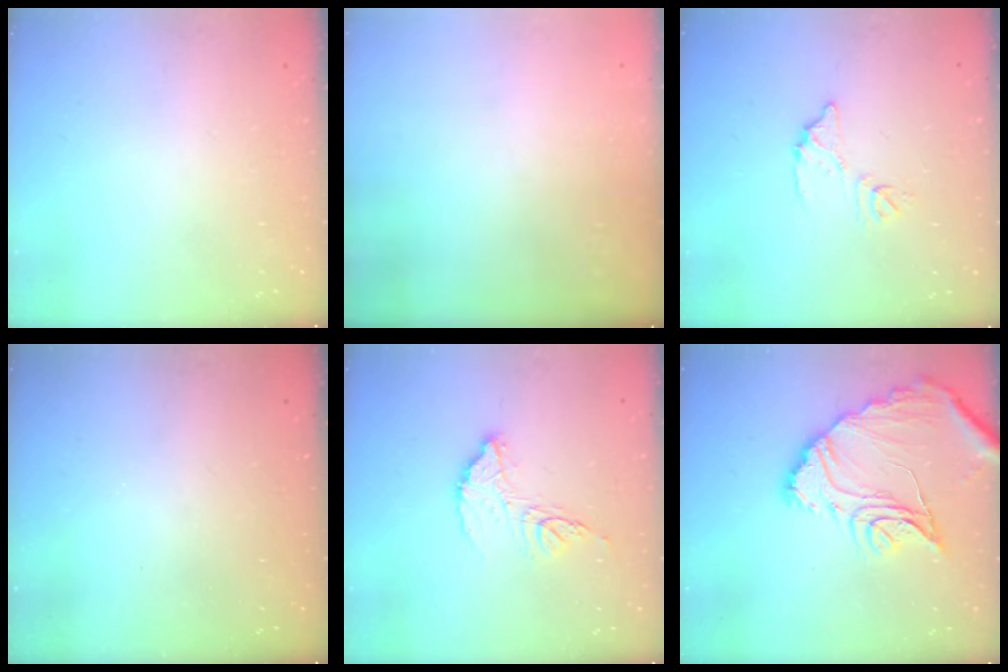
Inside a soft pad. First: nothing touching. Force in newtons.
{"total": 3.1, "press": 3.0, "slide": 1.0}
{"total": 8.5, "press": 8.4, "slide": 0.3}
{"total": 3.1, "press": 3.1, "slide": 0.1}
{"total": 11.2, "press": 11.1, "slide": 0.9}
{"total": 17.8, "press": 17.7, "slide": 1.9}